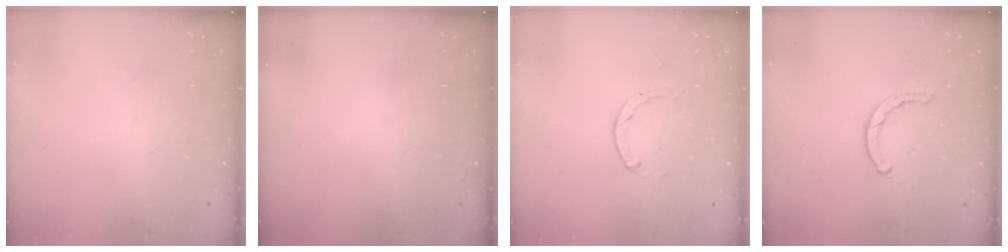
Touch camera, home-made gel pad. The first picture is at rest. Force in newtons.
{"total": 0.0}
{"total": 0.7, "press": 0.6, "slide": 0.2}
{"total": 1.6, "press": 1.5, "slide": 0.4}